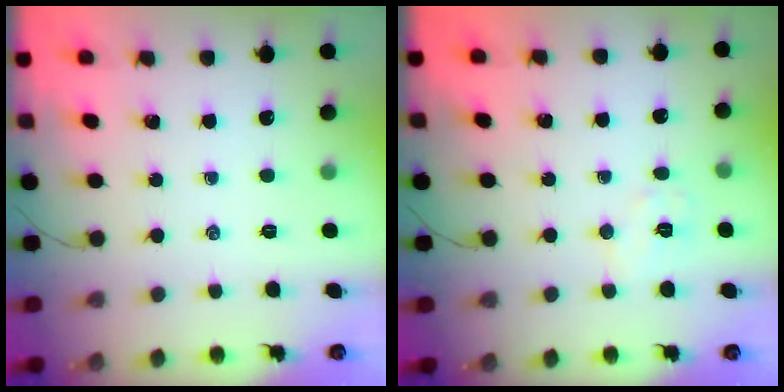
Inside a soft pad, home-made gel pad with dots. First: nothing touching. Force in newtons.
{"total": 6.2, "press": 6.1, "slide": 0.9}